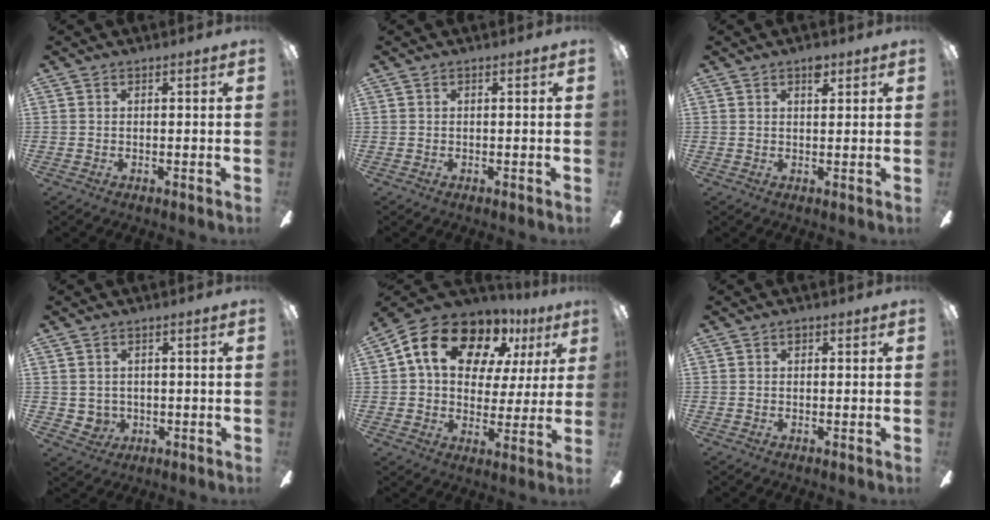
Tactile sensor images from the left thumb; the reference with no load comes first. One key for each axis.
{"total": 0.0}
{"total": 3.3, "fx": 2.2, "fy": 1.7, "fz": 1.9, "tx": -0.010, "ty": -0.009, "tz": 0.031}
{"total": 3.0, "fx": 0.9, "fy": 2.8, "fz": 0.4, "tx": -0.016, "ty": 0.001, "tz": 0.020}
{"total": 17.4, "fx": 9.7, "fy": 10.8, "fz": 9.5, "tx": -0.163, "ty": -0.044, "tz": 0.175}
{"total": 0.9, "fx": 0.4, "fy": 0.7, "fz": 0.5, "tx": -0.002, "ty": 0.001, "tz": 0.005}